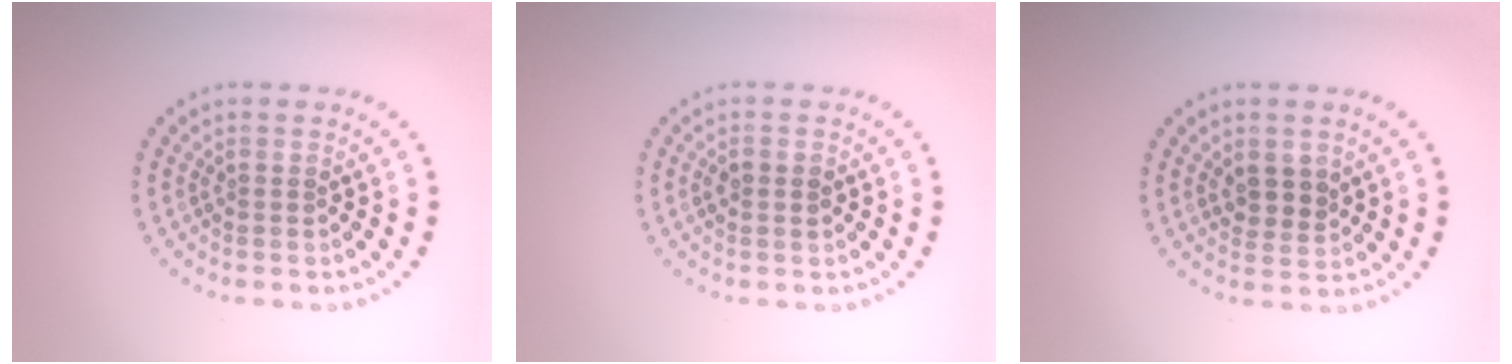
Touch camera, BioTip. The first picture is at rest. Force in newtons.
{"total": 0.8, "press": 0.8, "slide": 0.2}
{"total": 2.2, "press": 2.0, "slide": 1.0}